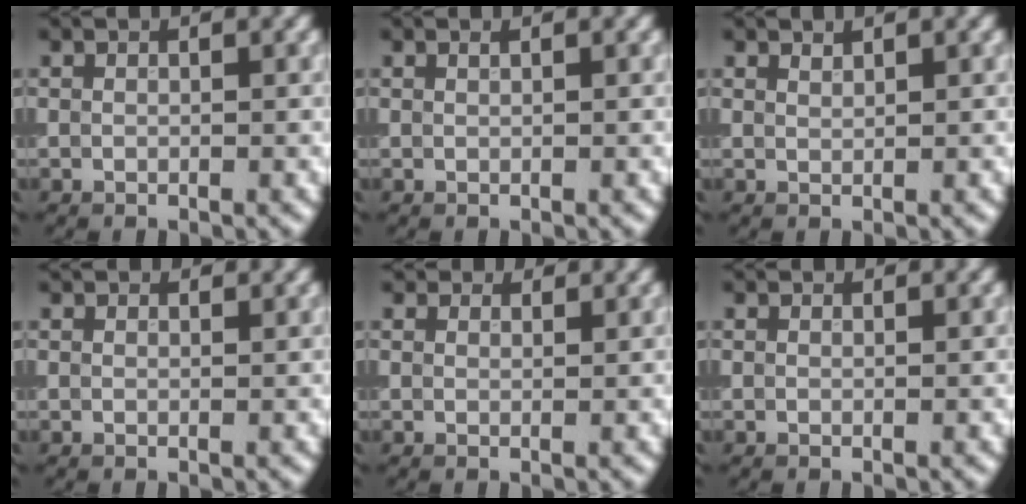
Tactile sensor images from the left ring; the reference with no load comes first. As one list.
[{"total": 0.0}, {"total": 0.6, "force": [0.6, 0.1, 0.1], "torque": [-0.001, 0.000, 0.015]}, {"total": 2.0, "force": [1.9, 0.4, 0.4], "torque": [-0.015, 0.001, 0.021]}, {"total": 3.3, "force": [2.9, 1.3, 0.9], "torque": [-0.020, -0.004, 0.042]}, {"total": 1.6, "force": [1.5, 0.3, 0.3], "torque": [-0.014, -0.002, 0.013]}]